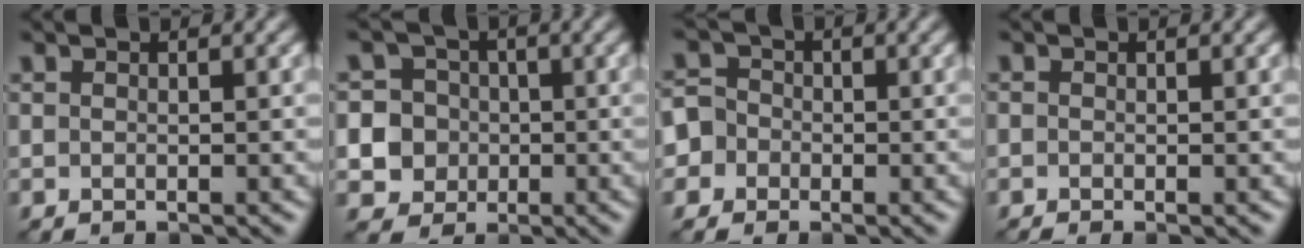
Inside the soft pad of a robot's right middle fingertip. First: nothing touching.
{"total": 7.3, "force": [-0.9, 6.9, 1.9], "torque": [-0.028, 0.012, -0.036]}
{"total": 4.1, "force": [-1.2, 3.9, 0.8], "torque": [0.010, 0.014, -0.052]}
{"total": 0.8, "force": [-0.5, 0.2, 0.6], "torque": [-0.013, -0.009, -0.012]}